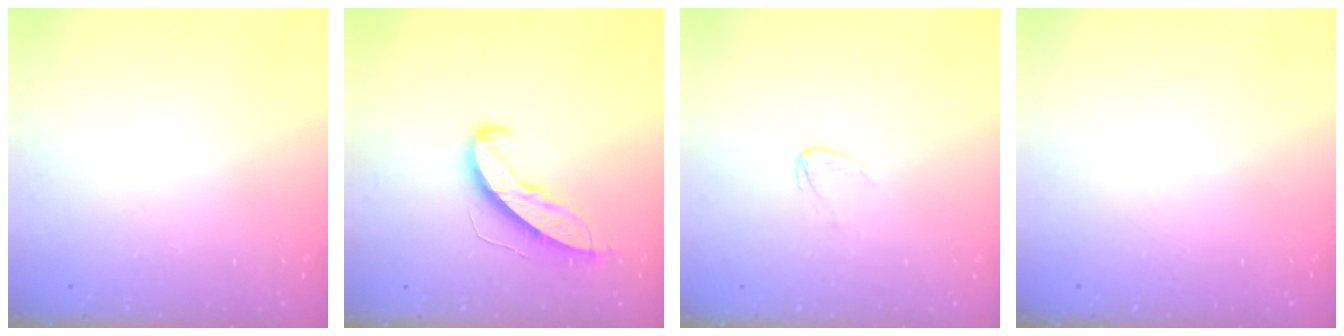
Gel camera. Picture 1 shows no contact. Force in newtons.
{"total": 9.1, "press": 9.1, "slide": 0.5}
{"total": 3.3, "press": 3.3, "slide": 0.3}
{"total": 0.0}